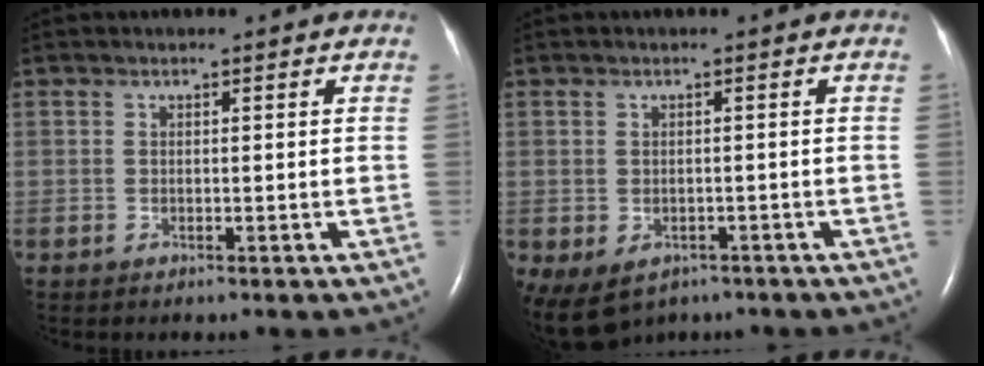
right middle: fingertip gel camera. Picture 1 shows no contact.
{"total": 7.9, "force": [-4.4, 5.6, 3.4], "torque": [-0.080, 0.002, -0.055]}